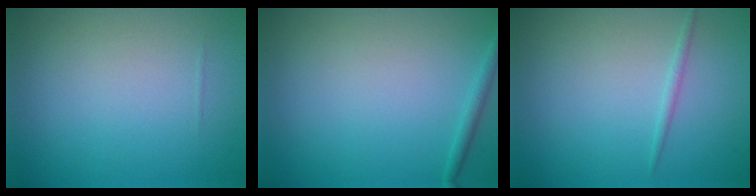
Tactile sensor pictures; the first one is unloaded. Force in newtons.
{"total": 1.0, "press": 1.0, "slide": 0.0}
{"total": 0.7, "press": 0.7, "slide": 0.0}